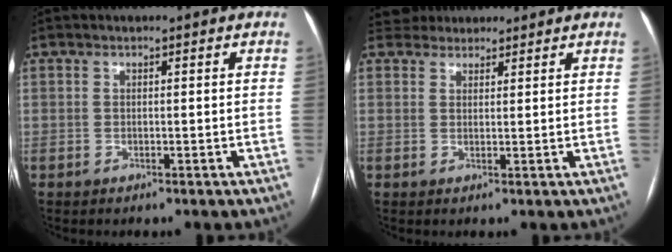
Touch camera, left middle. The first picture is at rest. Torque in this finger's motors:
{"motor_torque": [0.03, -0.28, 0.01, 0.00]}